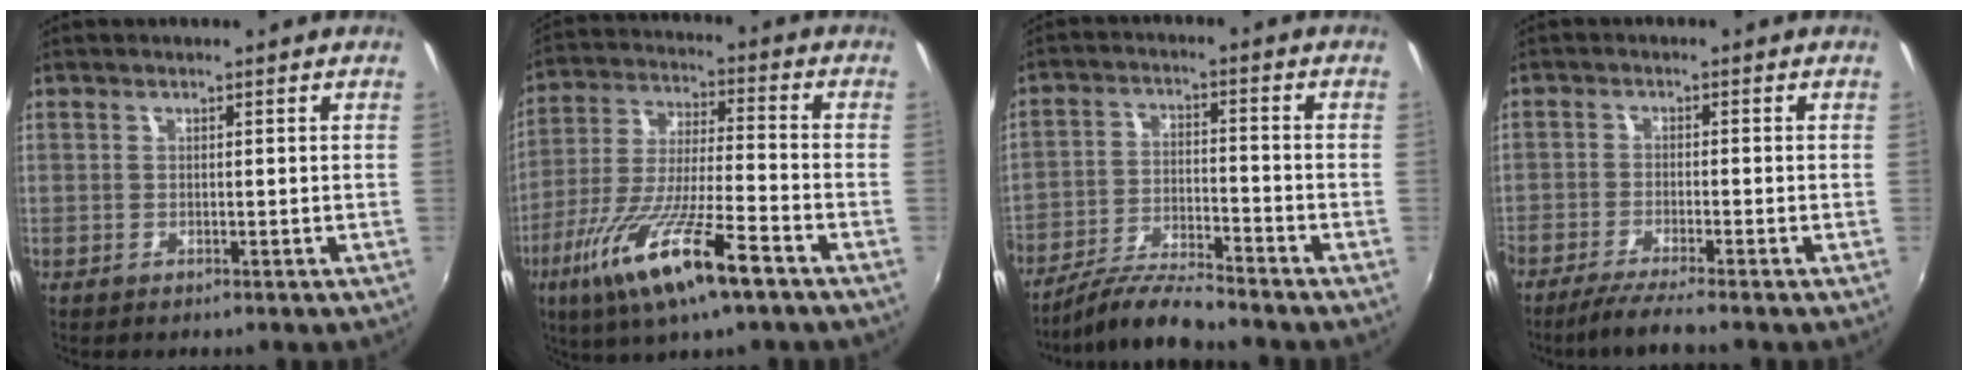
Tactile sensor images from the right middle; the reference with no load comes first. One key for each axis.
{"total": 17.8, "fx": -9.9, "fy": 2.9, "fz": 14.5, "tx": -0.289, "ty": -0.042, "tz": -0.179}
{"total": 9.5, "fx": -8.7, "fy": 0.2, "fz": 3.9, "tx": -0.083, "ty": -0.007, "tz": -0.164}
{"total": 6.1, "fx": -4.9, "fy": 0.1, "fz": 3.5, "tx": -0.088, "ty": -0.018, "tz": -0.088}